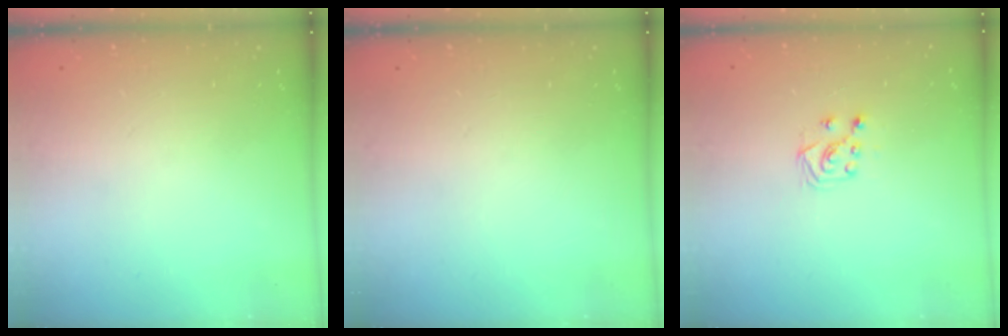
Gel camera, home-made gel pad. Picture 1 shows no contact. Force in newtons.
{"total": 0.0}
{"total": 7.3, "press": 7.2, "slide": 0.5}